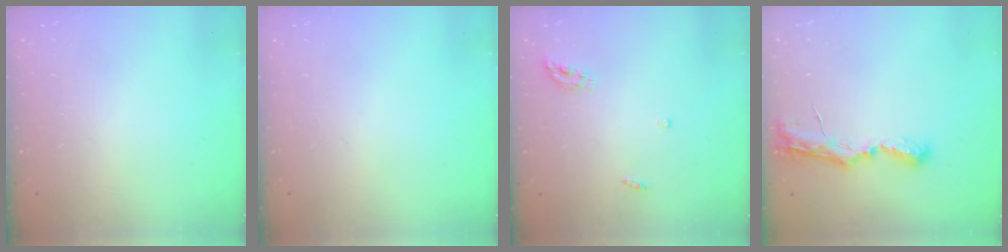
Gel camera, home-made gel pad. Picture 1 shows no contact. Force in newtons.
{"total": 0.0}
{"total": 5.2, "press": 5.2, "slide": 0.4}
{"total": 7.5, "press": 7.5, "slide": 0.4}